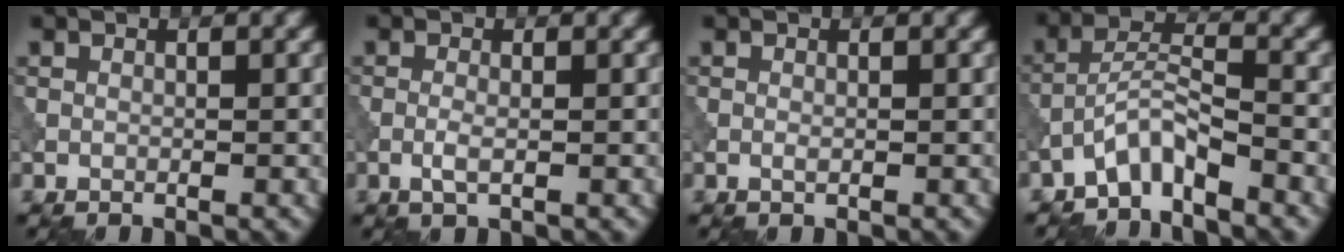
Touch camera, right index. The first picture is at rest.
{"total": 1.4, "force": [-0.4, 0.4, 1.3], "torque": [-0.029, -0.002, -0.012]}
{"total": 0.5, "force": [-0.1, 0.2, 0.5], "torque": [-0.012, -0.002, -0.002]}
{"total": 3.6, "force": [-3.0, 0.7, 1.9], "torque": [-0.036, 0.015, -0.065]}